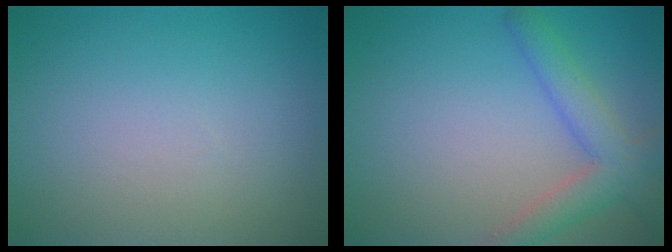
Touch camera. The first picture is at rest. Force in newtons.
{"total": 3.9, "press": 3.9, "slide": 0.3}